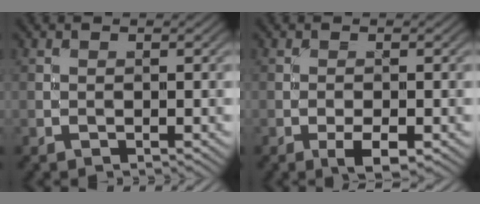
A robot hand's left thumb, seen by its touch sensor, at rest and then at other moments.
{"total": 3.0, "force": [-1.4, 1.0, 2.5], "torque": [-0.040, -0.002, -0.023]}